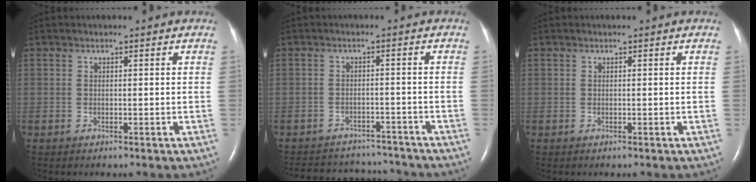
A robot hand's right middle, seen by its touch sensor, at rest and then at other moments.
{"total": 11.7, "force": [-11.1, 3.1, 1.9], "torque": [-0.046, 0.012, -0.144]}
{"total": 0.0}